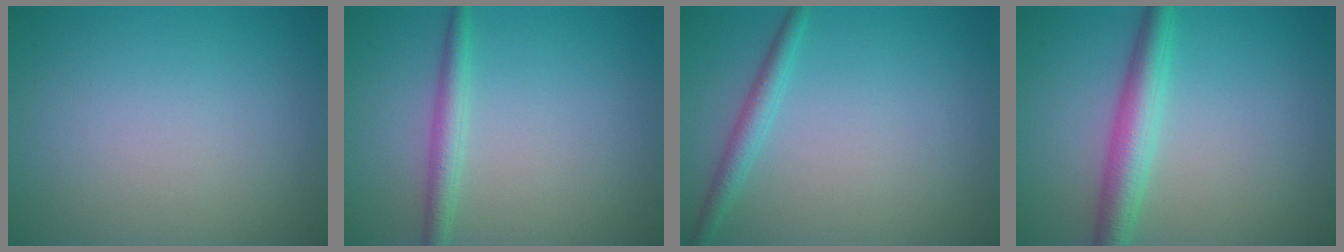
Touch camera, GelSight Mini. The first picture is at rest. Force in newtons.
{"total": 2.2, "press": 2.2, "slide": 0.1}
{"total": 2.0, "press": 2.0, "slide": 0.1}
{"total": 4.0, "press": 4.0, "slide": 0.1}